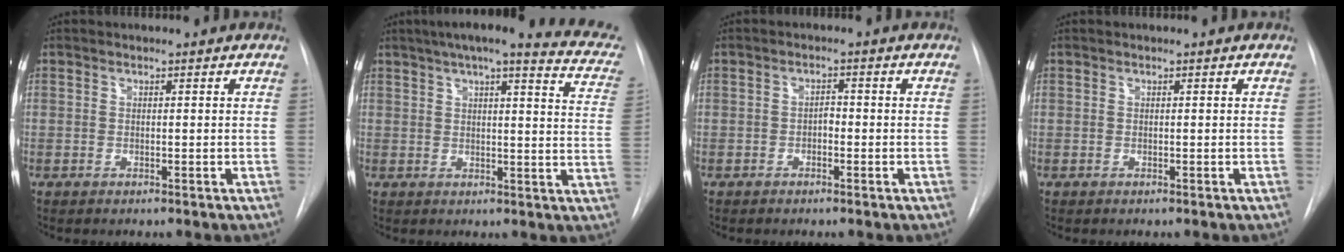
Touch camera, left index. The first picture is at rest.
{"total": 21.2, "force": [17.5, 3.0, 11.5], "torque": [-0.151, -0.021, 0.191]}
{"total": 1.8, "force": [-1.4, 0.8, 1.0], "torque": [-0.011, -0.001, -0.023]}
{"total": 0.0}